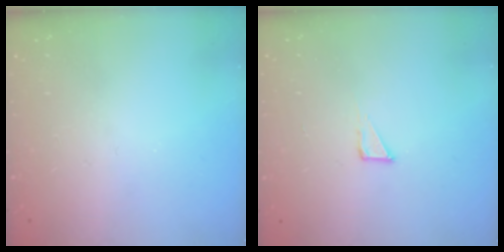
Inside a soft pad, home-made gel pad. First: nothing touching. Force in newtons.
{"total": 2.3, "press": 2.3, "slide": 0.1}